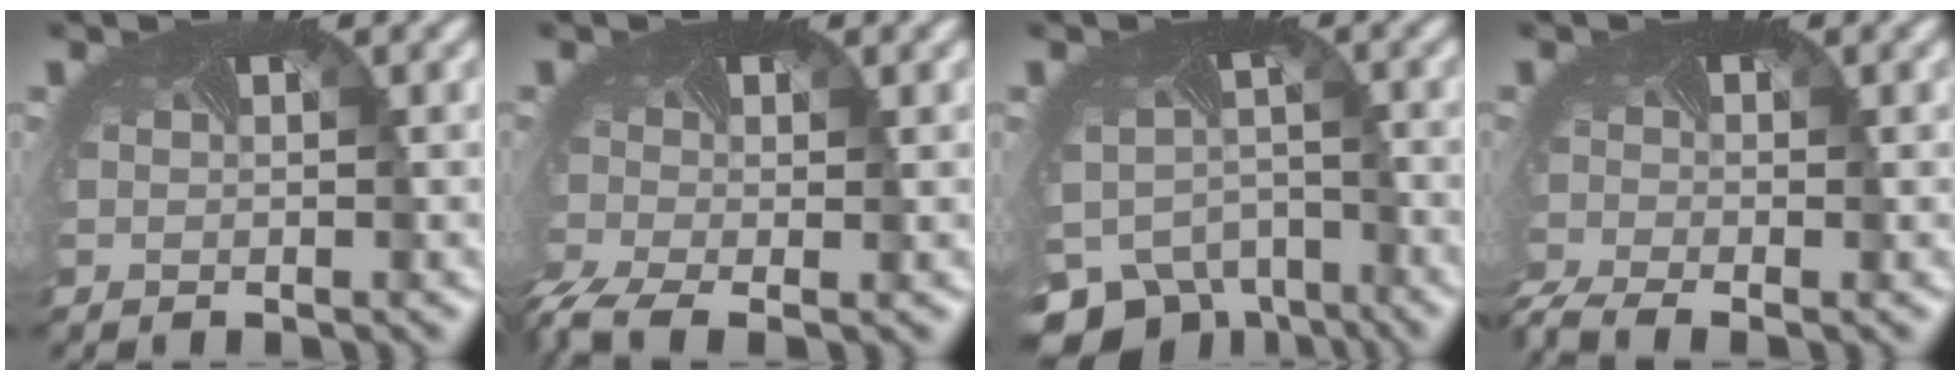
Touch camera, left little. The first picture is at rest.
{"total": 4.4, "force": [-2.9, 1.8, 2.8], "torque": [-0.077, -0.027, -0.056]}
{"total": 10.7, "force": [-7.9, 6.2, 3.7], "torque": [-0.083, -0.042, -0.105]}
{"total": 4.5, "force": [-3.6, 1.2, 2.4], "torque": [-0.065, -0.029, -0.067]}